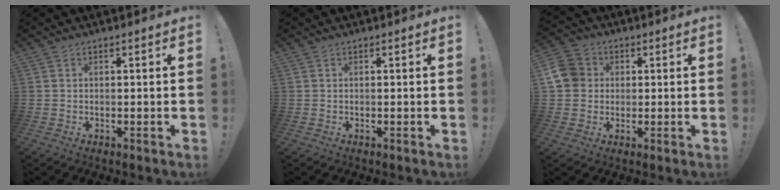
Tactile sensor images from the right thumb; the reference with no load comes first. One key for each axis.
{"total": 0.0}
{"total": 8.8, "fx": 1.1, "fy": 8.0, "fz": 3.6, "tx": -0.065, "ty": 0.011, "tz": 0.026}